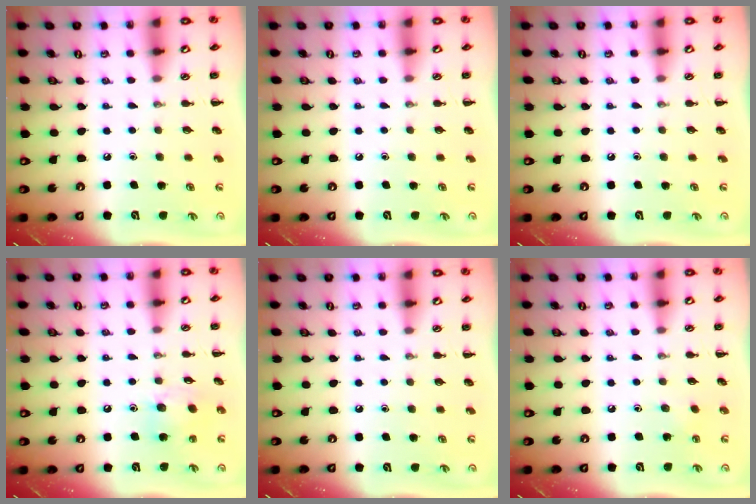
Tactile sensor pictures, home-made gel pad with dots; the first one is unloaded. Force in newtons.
{"total": 0.0}
{"total": 0.0}
{"total": 10.2, "press": 10.0, "slide": 2.2}
{"total": 0.0}
{"total": 3.9, "press": 3.7, "slide": 1.0}